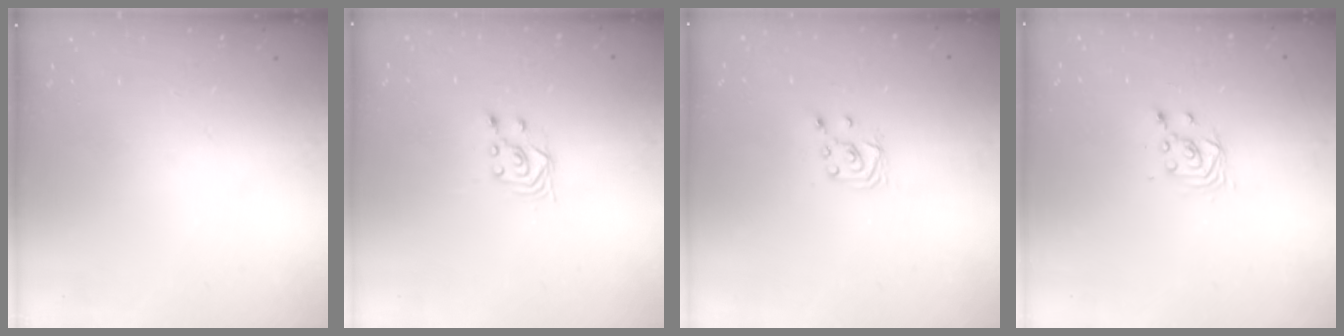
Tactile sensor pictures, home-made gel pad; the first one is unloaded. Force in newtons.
{"total": 3.5, "press": 3.0, "slide": 1.7}
{"total": 3.4, "press": 3.4, "slide": 0.3}
{"total": 2.9, "press": 2.9, "slide": 0.1}